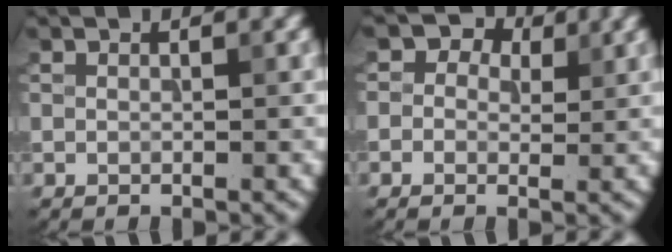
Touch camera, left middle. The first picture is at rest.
{"total": 4.1, "force": [1.6, 3.2, 1.9], "torque": [-0.010, 0.004, -0.012]}